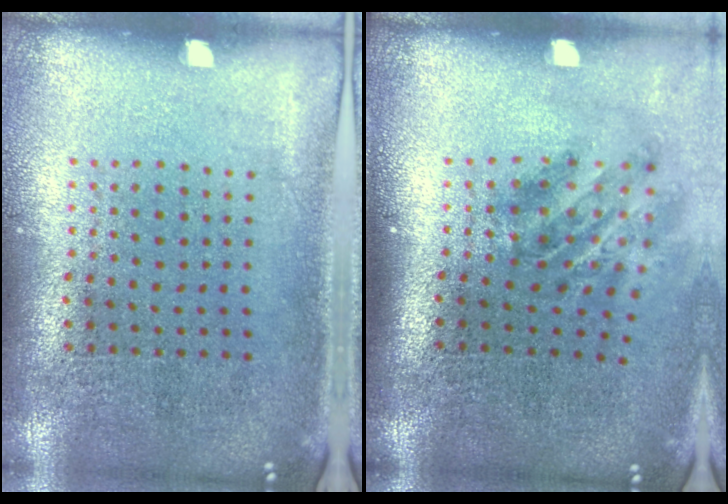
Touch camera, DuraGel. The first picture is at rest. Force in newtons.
{"total": 1.9, "press": 1.2, "slide": 1.5}